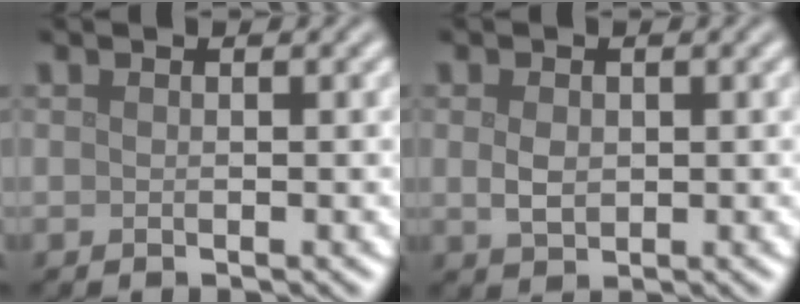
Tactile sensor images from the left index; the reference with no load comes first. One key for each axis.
{"total": 1.9, "fx": 0.1, "fy": 1.4, "fz": 1.3, "tx": -0.030, "ty": 0.001, "tz": 0.004}